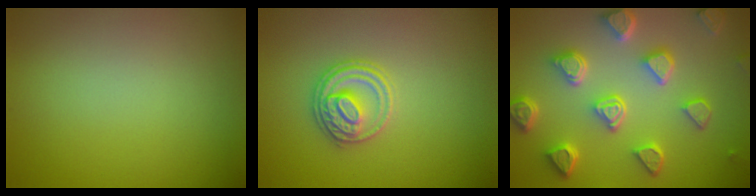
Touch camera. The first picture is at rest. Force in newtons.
{"total": 2.9, "press": 2.9, "slide": 0.1}
{"total": 6.6, "press": 5.2, "slide": 3.9}